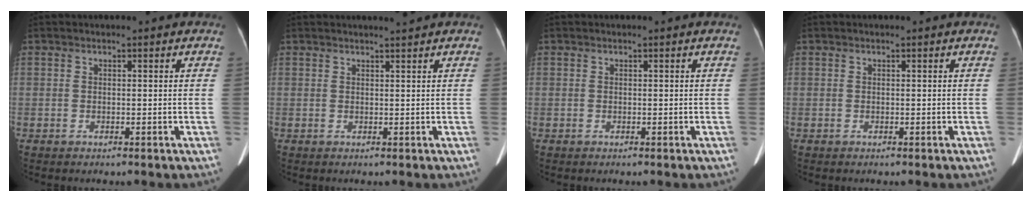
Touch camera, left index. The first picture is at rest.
{"total": 1.5, "force": [1.4, -0.5, 0.4], "torque": [-0.008, -0.002, 0.025]}
{"total": 0.0}
{"total": 0.0}